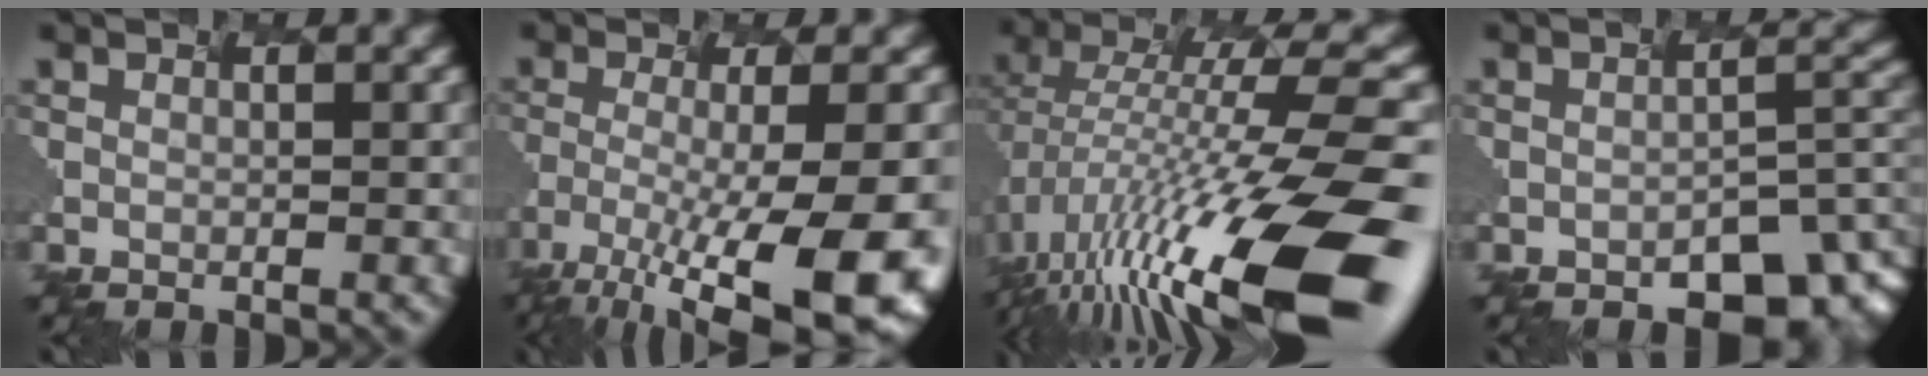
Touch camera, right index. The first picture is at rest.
{"total": 12.5, "force": [-7.1, 2.8, 9.9], "torque": [-0.199, -0.021, -0.093]}
{"total": 15.7, "force": [-5.7, 3.5, 14.2], "torque": [-0.259, 0.030, -0.087]}
{"total": 5.2, "force": [-3.5, 2.0, 3.3], "torque": [-0.053, -0.007, -0.026]}